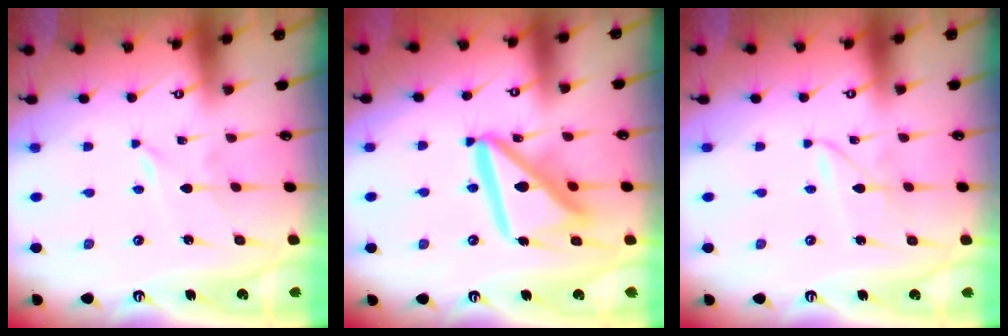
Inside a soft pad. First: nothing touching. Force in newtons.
{"total": 16.9, "press": 16.8, "slide": 2.0}
{"total": 2.1, "press": 2.1, "slide": 0.2}